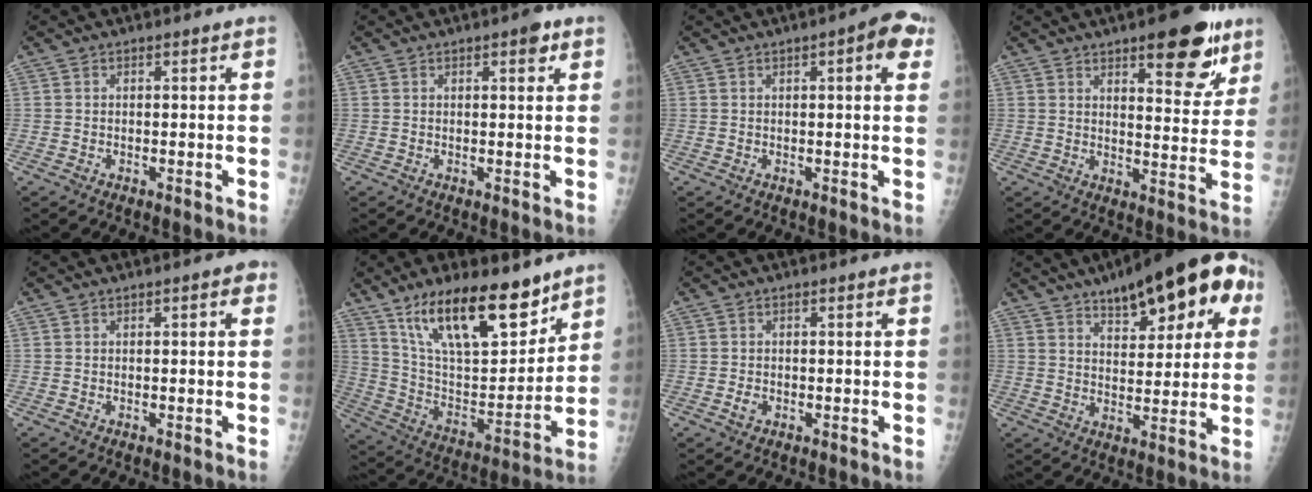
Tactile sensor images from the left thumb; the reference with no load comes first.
{"total": 2.2, "force": [1.3, 0.9, 1.6], "torque": [-0.011, -0.002, 0.013]}
{"total": 6.1, "force": [2.4, 1.7, 5.4], "torque": [-0.055, 0.003, 0.020]}
{"total": 13.7, "force": [8.2, 5.2, 9.7], "torque": [-0.079, -0.042, 0.111]}
{"total": 1.9, "force": [0.7, 0.7, 1.7], "torque": [-0.019, 0.002, 0.005]}
{"total": 21.8, "force": [14.6, 8.3, 14.0], "torque": [-0.192, -0.068, 0.261]}
{"total": 1.1, "force": [-0.5, 0.9, 0.5], "torque": [-0.008, 0.001, -0.007]}
{"total": 20.1, "force": [9.8, 8.3, 15.4], "torque": [-0.177, -0.007, 0.137]}